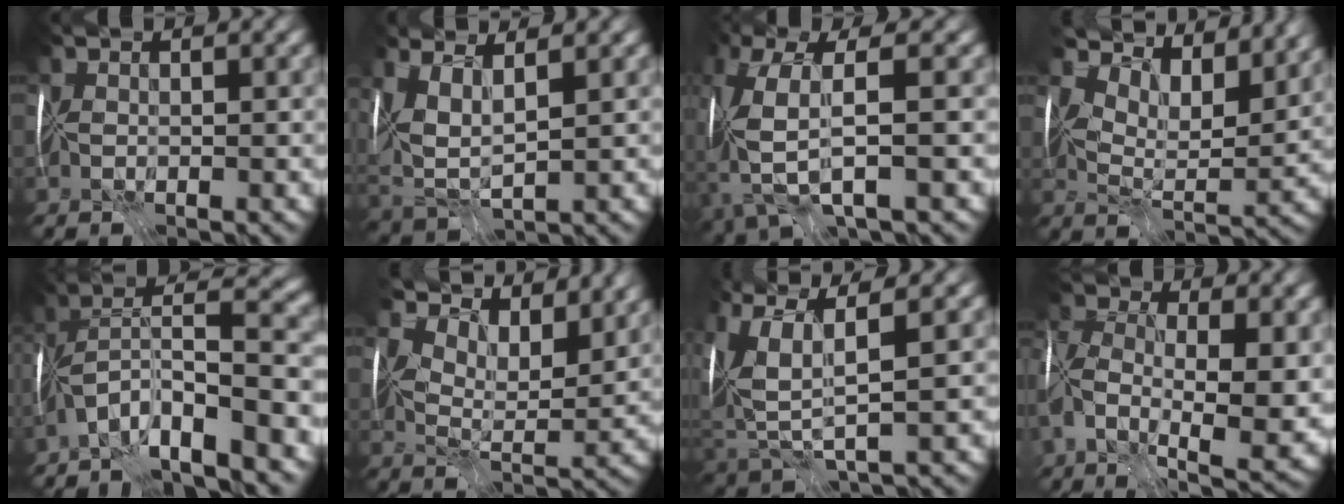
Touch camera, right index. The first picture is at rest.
{"total": 4.6, "force": [1.9, 1.6, 3.8], "torque": [-0.101, -0.008, 0.045]}
{"total": 6.3, "force": [-1.5, 1.4, 5.9], "torque": [-0.159, -0.014, -0.028]}
{"total": 8.1, "force": [7.1, 1.8, 3.3], "torque": [-0.072, -0.001, 0.109]}
{"total": 8.5, "force": [-5.8, 0.7, 6.1], "torque": [-0.094, 0.013, -0.110]}
{"total": 7.2, "force": [6.5, 1.5, 2.6], "torque": [-0.059, -0.003, 0.096]}
{"total": 6.1, "force": [2.7, 1.7, 5.2], "torque": [-0.137, -0.006, 0.062]}
{"total": 11.6, "force": [-1.4, 6.1, 9.7], "torque": [-0.187, -0.022, -0.018]}